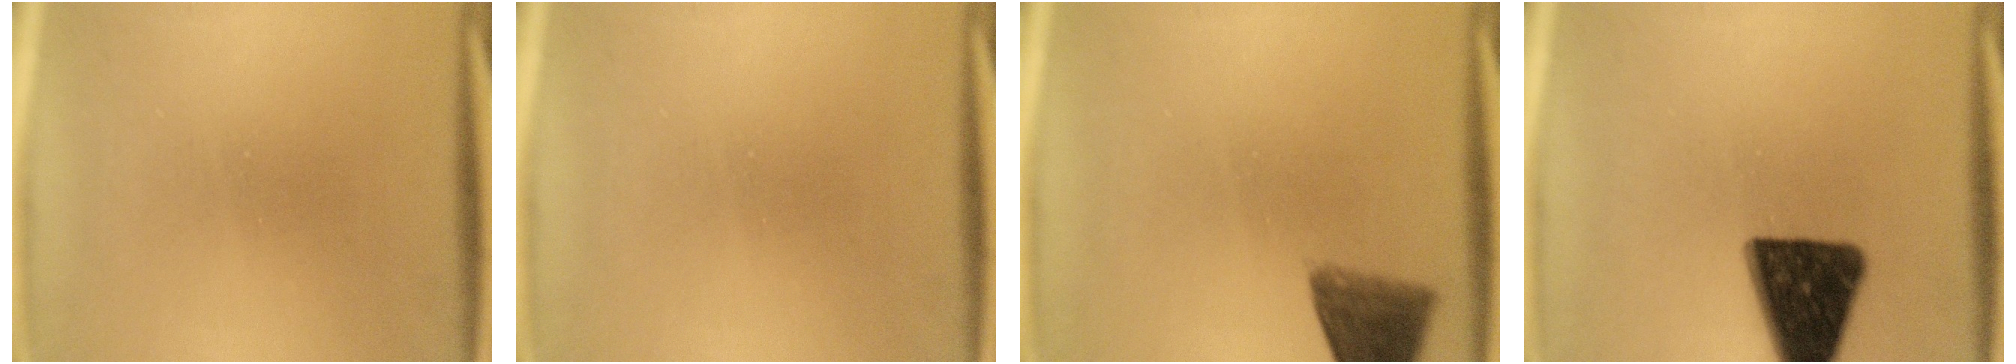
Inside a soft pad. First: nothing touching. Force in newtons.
{"total": 0.0}
{"total": 6.4}
{"total": 14.8}